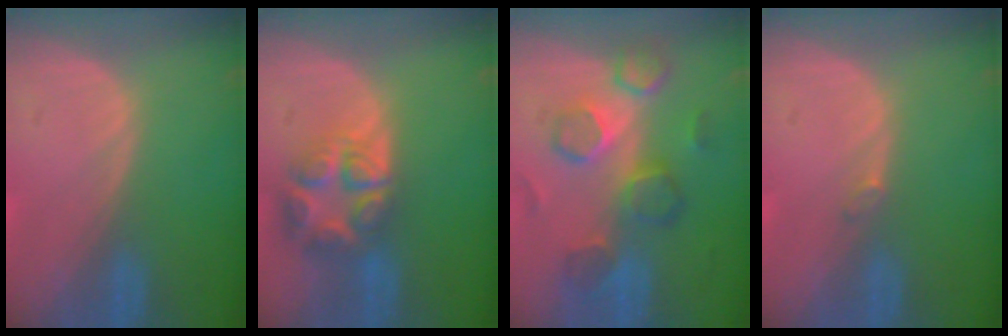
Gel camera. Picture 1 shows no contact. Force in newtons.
{"total": 8.0, "press": 7.0, "slide": 3.8}
{"total": 8.7, "press": 8.4, "slide": 2.2}
{"total": 0.6, "press": 0.6, "slide": 0.1}